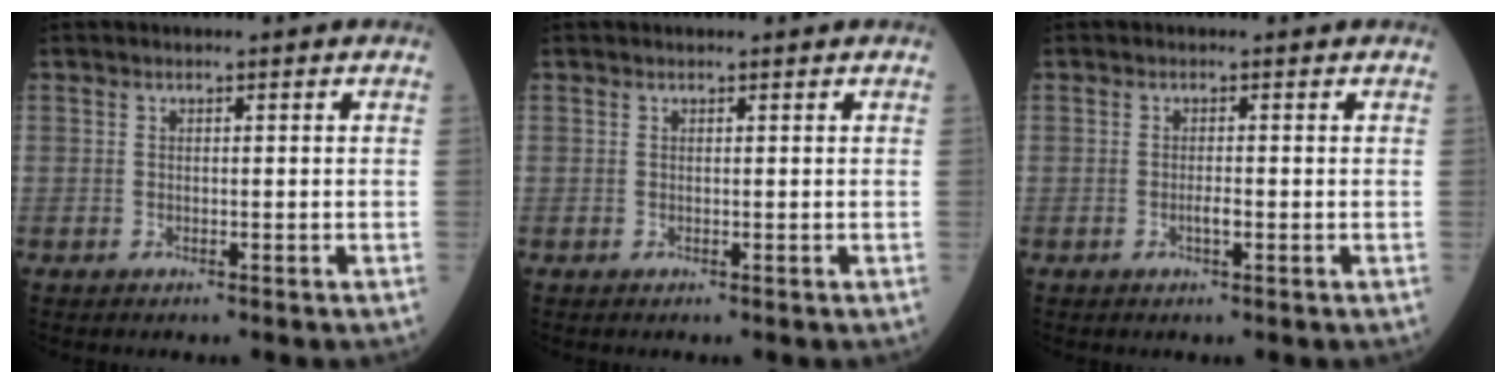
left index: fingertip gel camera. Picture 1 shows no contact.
{"total": 0.6, "force": [0.6, 0.3, -0.1], "torque": [0.000, 0.003, 0.008]}
{"total": 1.2, "force": [-0.2, 0.4, 1.1], "torque": [-0.021, 0.000, -0.003]}